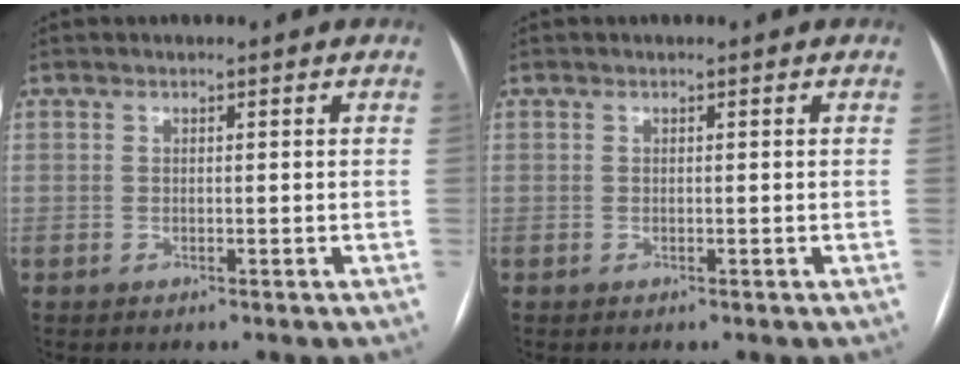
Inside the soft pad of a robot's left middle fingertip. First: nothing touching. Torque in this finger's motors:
{"motor_torque": [0.25, -0.27, 0.00, 0.00]}